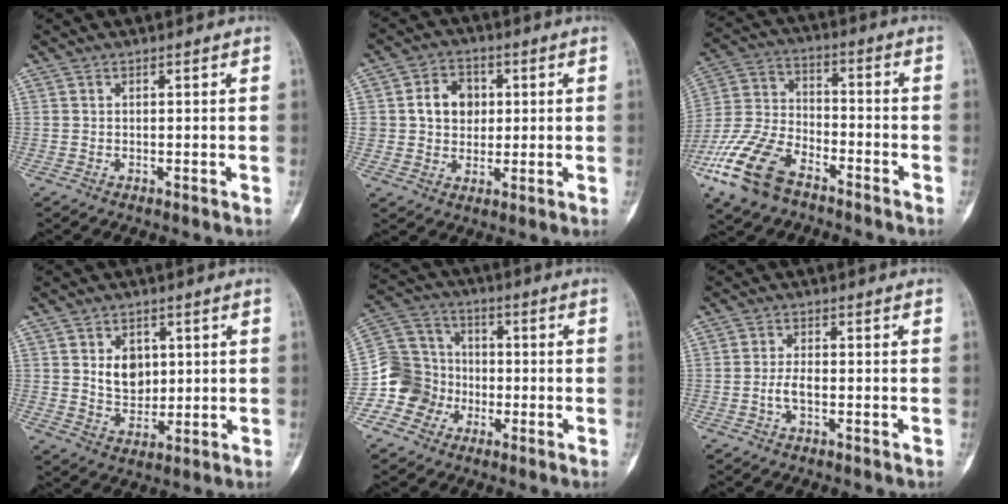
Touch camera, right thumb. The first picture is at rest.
{"total": 8.1, "force": [1.3, 6.6, 4.5], "torque": [-0.038, 0.001, 0.020]}
{"total": 15.6, "force": [-9.4, 8.0, 9.5], "torque": [-0.202, 0.042, -0.188]}
{"total": 7.0, "force": [1.8, 5.2, 4.3], "torque": [-0.042, -0.014, 0.039]}
{"total": 11.0, "force": [-3.9, 10.1, 2.3], "torque": [-0.015, 0.056, -0.075]}
{"total": 2.7, "force": [-0.8, 1.1, 2.3], "torque": [-0.047, 0.009, -0.016]}